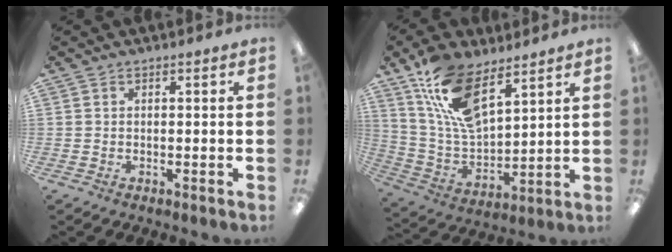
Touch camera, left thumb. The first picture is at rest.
{"total": 16.0, "force": [9.4, 7.5, 10.6], "torque": [-0.227, -0.034, 0.175]}